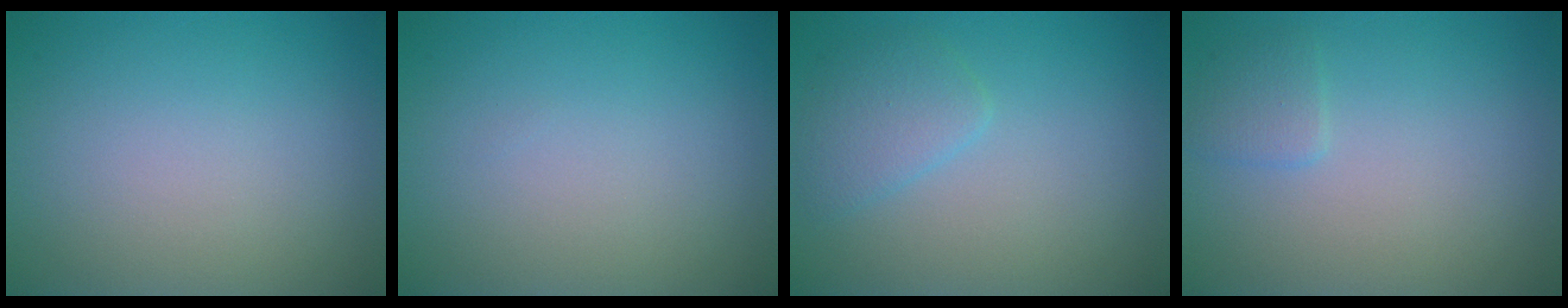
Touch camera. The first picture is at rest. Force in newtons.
{"total": 0.0}
{"total": 2.2, "press": 2.2, "slide": 0.1}
{"total": 1.2, "press": 1.2, "slide": 0.1}